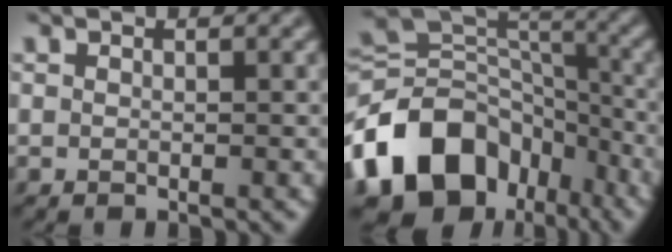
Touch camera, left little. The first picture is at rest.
{"total": 13.2, "force": [-6.5, 9.6, 6.4], "torque": [-0.132, 0.009, -0.125]}